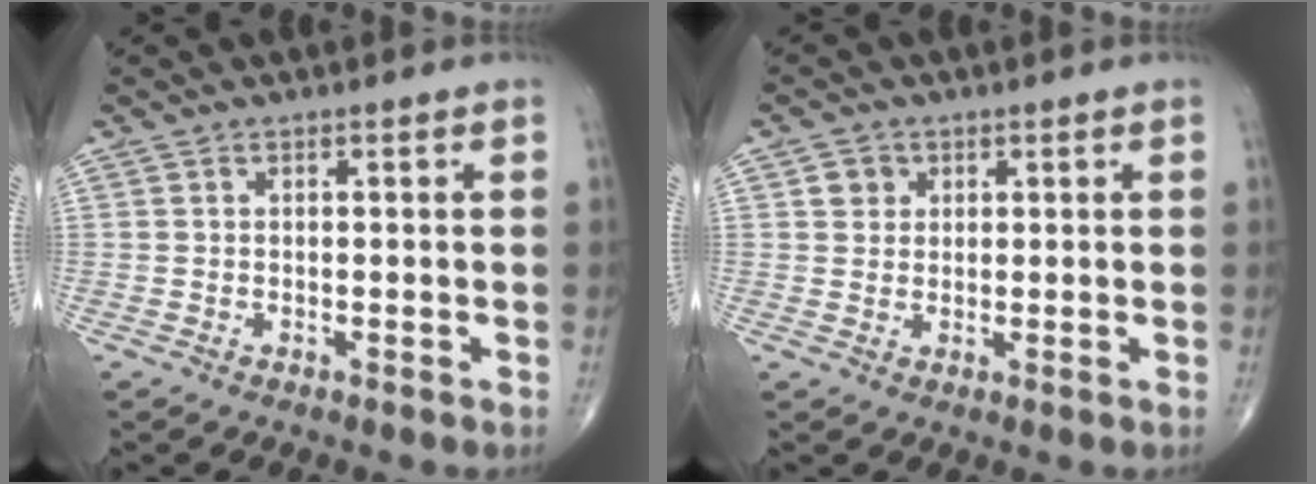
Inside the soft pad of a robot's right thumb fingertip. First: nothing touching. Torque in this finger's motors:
{"motor_torque": [-0.34, 0.53, 0.19, 0.09, 0.00]}